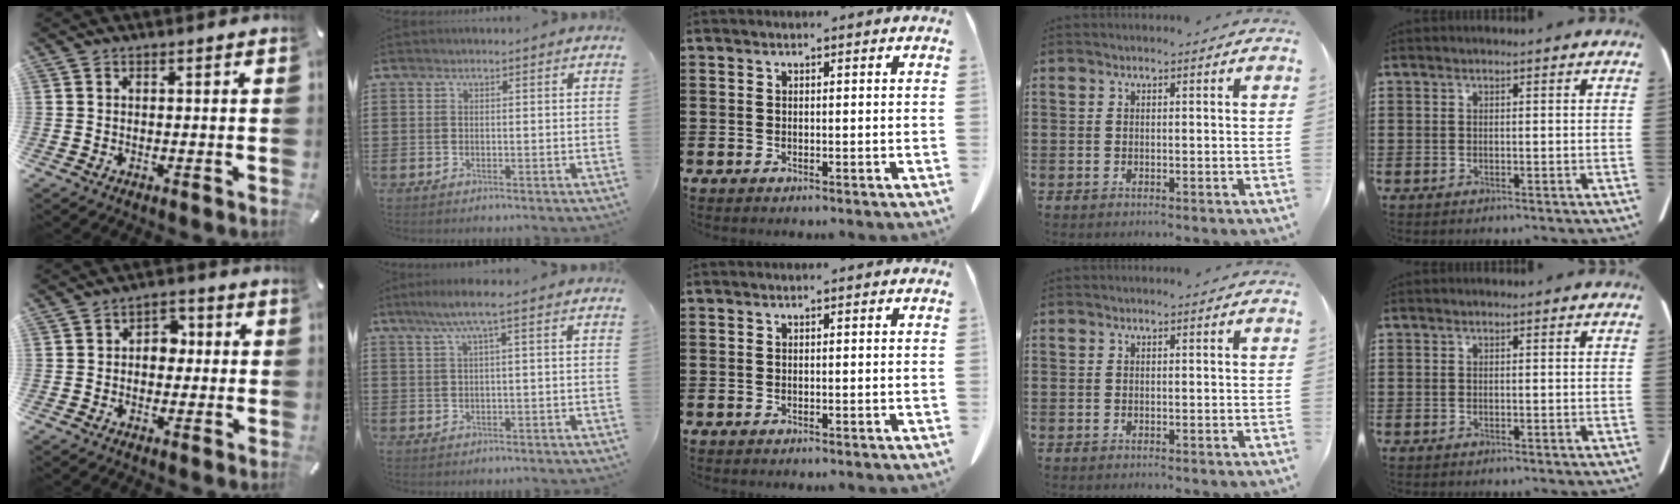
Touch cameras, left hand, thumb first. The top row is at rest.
{"thumb": {"total": 4.8, "force": [-0.5, 3.8, 2.9], "torque": [-0.035, 0.007, -0.016]}, "index": {"total": 3.6, "force": [1.4, -0.2, 3.3], "torque": [-0.067, 0.000, 0.022]}}